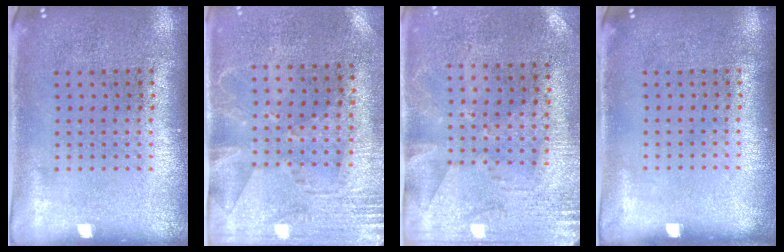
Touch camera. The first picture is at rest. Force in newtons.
{"total": 2.8, "press": 2.3, "slide": 1.5}
{"total": 2.8, "press": 2.2, "slide": 1.6}
{"total": 0.0}